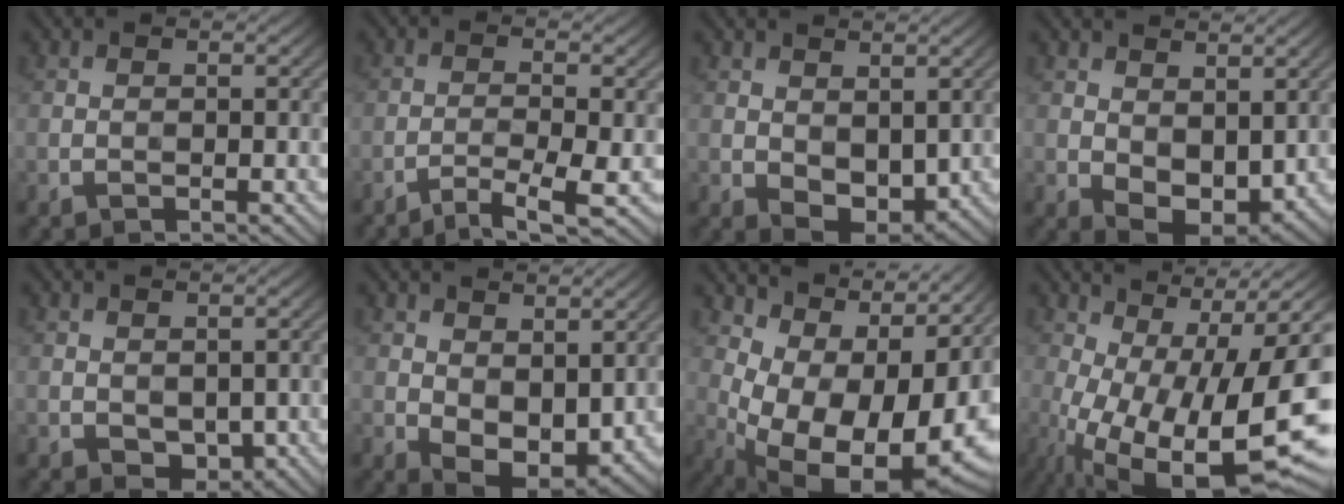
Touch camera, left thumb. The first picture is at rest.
{"total": 4.1, "force": [-2.7, 0.4, 3.0], "torque": [-0.053, 0.001, -0.052]}
{"total": 4.9, "force": [0.9, 3.1, 3.7], "torque": [-0.072, -0.009, 0.021]}
{"total": 6.1, "force": [1.1, 3.8, 4.6], "torque": [-0.089, -0.013, 0.025]}
{"total": 2.6, "force": [0.0, 1.9, 1.9], "torque": [-0.039, -0.011, 0.005]}
{"total": 7.0, "force": [1.1, 4.3, 5.4], "torque": [-0.106, -0.017, 0.028]}
{"total": 15.6, "force": [1.6, 8.3, 13.1], "torque": [-0.175, -0.006, 0.052]}
{"total": 20.2, "force": [-6.3, 9.1, 17.0], "torque": [-0.283, -0.038, -0.086]}